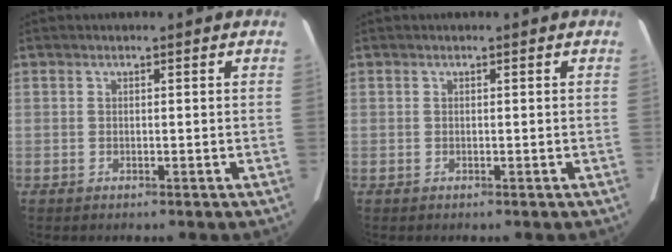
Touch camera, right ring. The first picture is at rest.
{"total": 0.0}